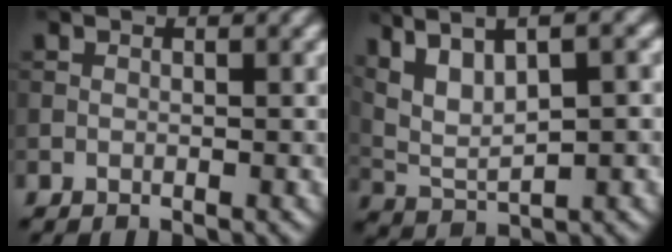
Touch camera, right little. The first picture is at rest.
{"total": 8.8, "force": [3.6, 3.3, 7.4], "torque": [-0.163, 0.026, 0.071]}